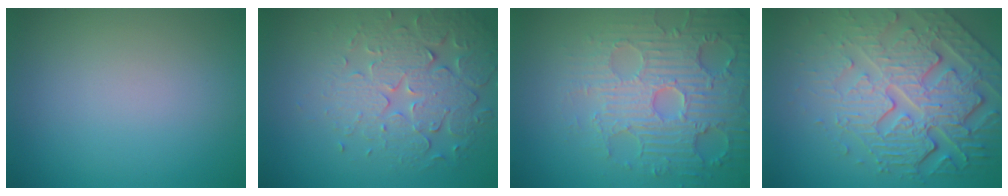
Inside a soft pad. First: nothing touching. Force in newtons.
{"total": 5.1, "press": 4.5, "slide": 2.5}
{"total": 6.2, "press": 5.5, "slide": 2.8}
{"total": 8.0, "press": 6.0, "slide": 5.3}